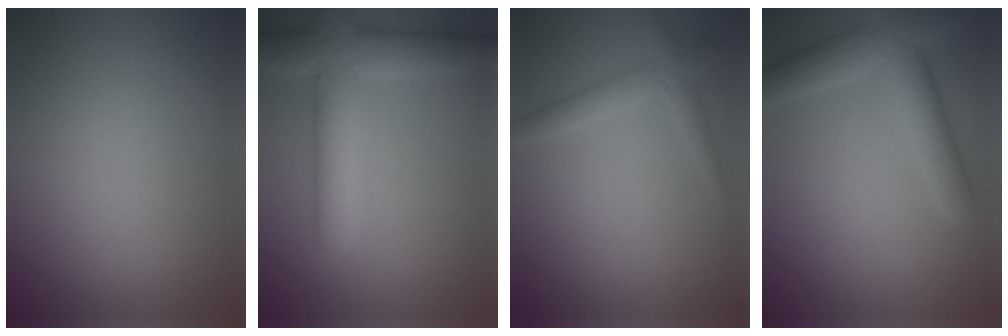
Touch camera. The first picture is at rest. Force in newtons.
{"total": 7.1, "press": 7.1, "slide": 0.6}
{"total": 2.3, "press": 2.3, "slide": 0.1}
{"total": 5.9, "press": 5.9, "slide": 0.3}